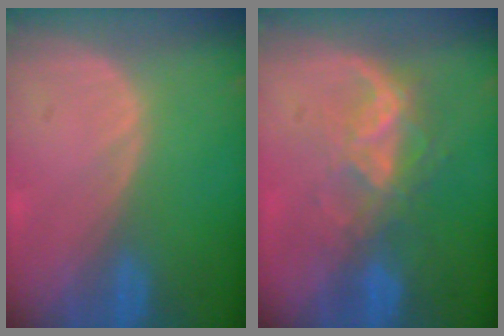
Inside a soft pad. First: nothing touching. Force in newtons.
{"total": 6.7, "press": 6.0, "slide": 2.9}